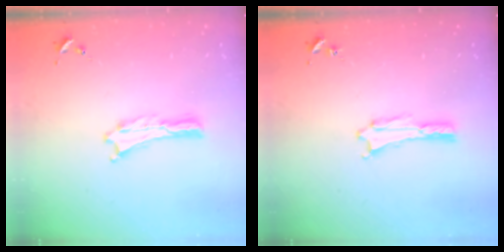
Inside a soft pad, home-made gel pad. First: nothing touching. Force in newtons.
{"total": 1.1, "press": 1.1, "slide": 0.1}